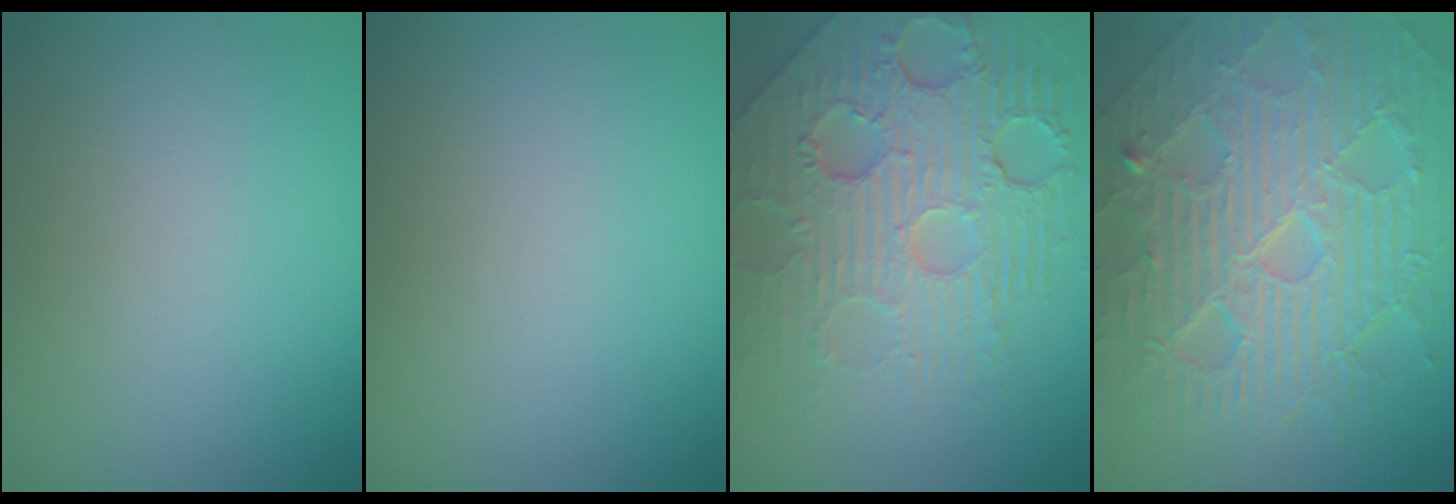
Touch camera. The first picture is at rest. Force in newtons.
{"total": 0.0}
{"total": 7.9, "press": 5.6, "slide": 5.5}
{"total": 10.5, "press": 6.8, "slide": 8.0}